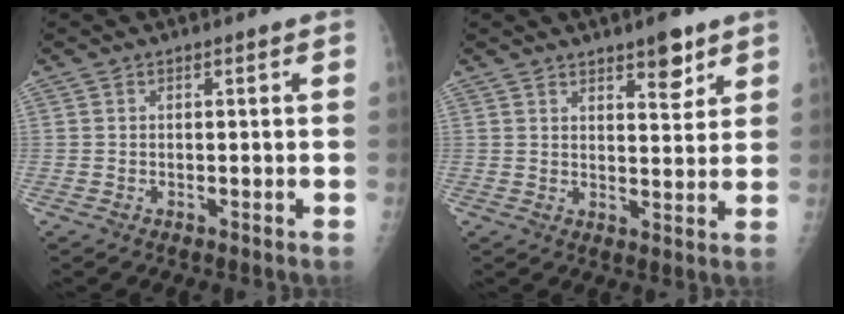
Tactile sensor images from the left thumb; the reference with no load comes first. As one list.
[{"total": 5.7, "force": [3.9, 2.1, 3.7], "torque": [-0.035, -0.026, 0.055]}]